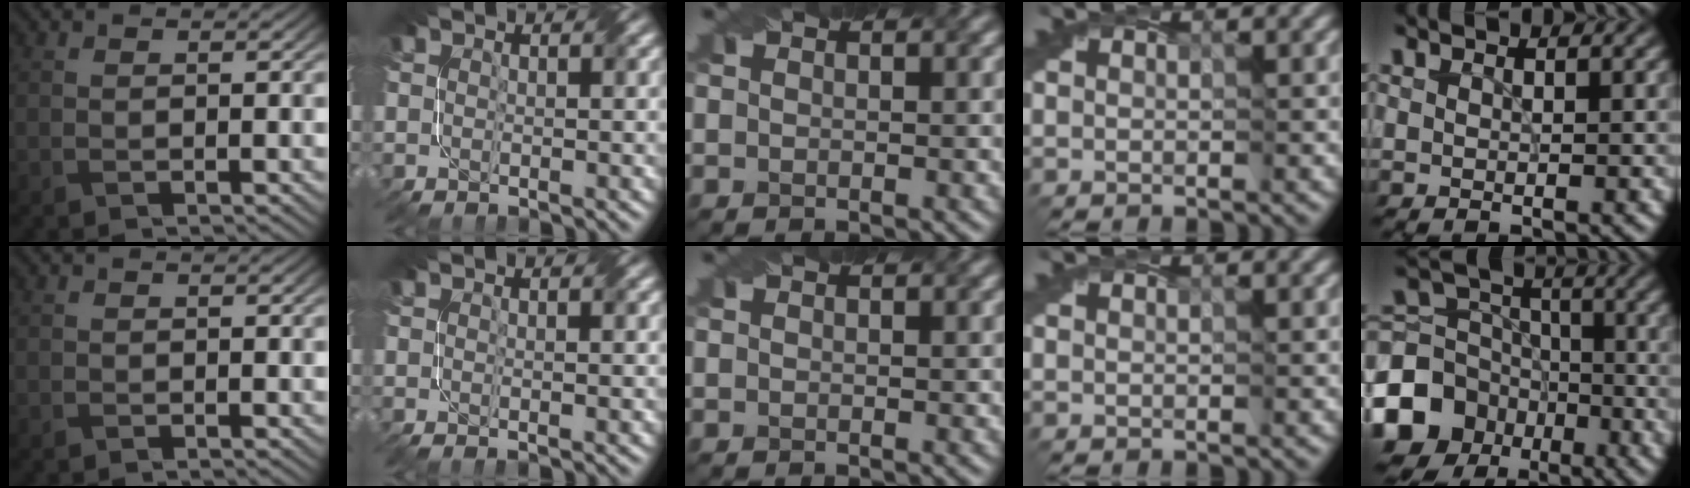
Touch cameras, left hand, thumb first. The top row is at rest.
{"index": {"total": 0.6, "force": [-0.2, -0.1, 0.6], "torque": [-0.011, -0.004, -0.004]}, "little": {"total": 13.0, "force": [-6.2, 10.8, 3.7], "torque": [-0.104, -0.042, -0.126]}}